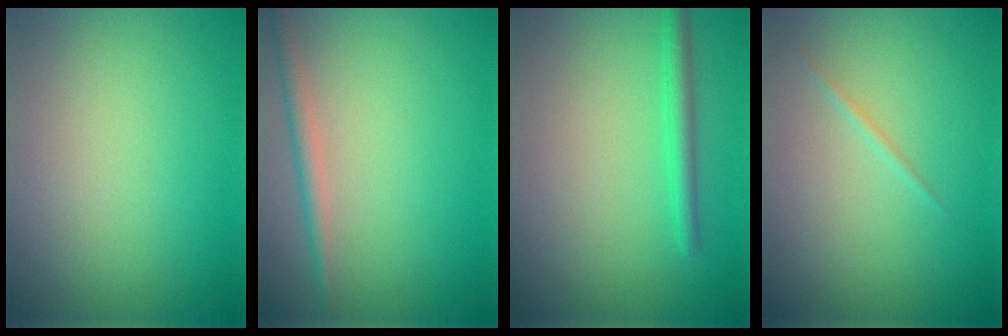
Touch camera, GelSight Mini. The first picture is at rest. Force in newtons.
{"total": 1.7, "press": 1.7, "slide": 0.1}
{"total": 2.0, "press": 2.0, "slide": 0.1}
{"total": 0.6, "press": 0.6, "slide": 0.0}